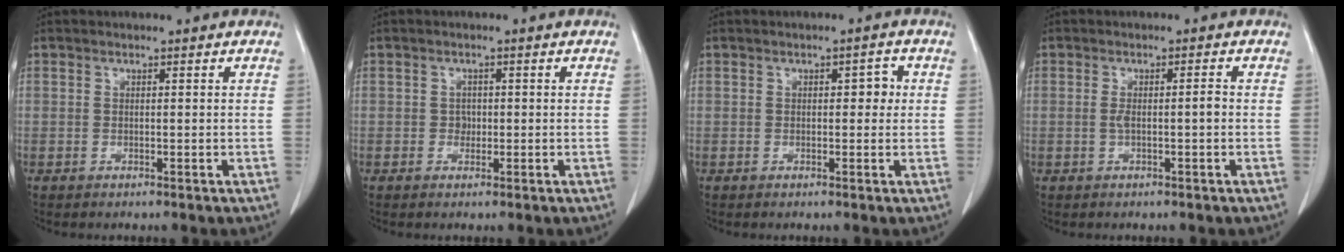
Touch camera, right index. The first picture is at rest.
{"total": 1.3, "force": [-0.1, 1.2, 0.6], "torque": [-0.005, 0.006, 0.001]}
{"total": 2.2, "force": [0.2, 1.2, 1.8], "torque": [-0.019, 0.012, 0.001]}
{"total": 2.4, "force": [-0.3, 0.3, 2.3], "torque": [-0.043, 0.006, -0.001]}